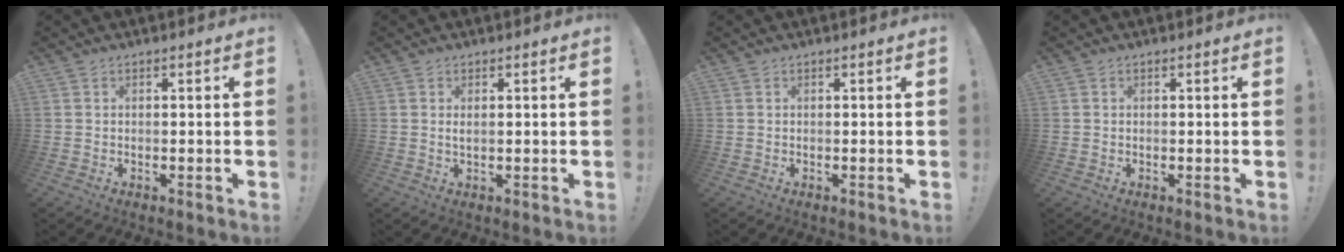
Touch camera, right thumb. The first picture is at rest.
{"total": 1.3, "force": [0.4, 0.3, 1.2], "torque": [-0.024, 0.002, 0.006]}
{"total": 0.0}
{"total": 0.5, "force": [0.0, 0.5, -0.1], "torque": [-0.003, 0.004, 0.002]}